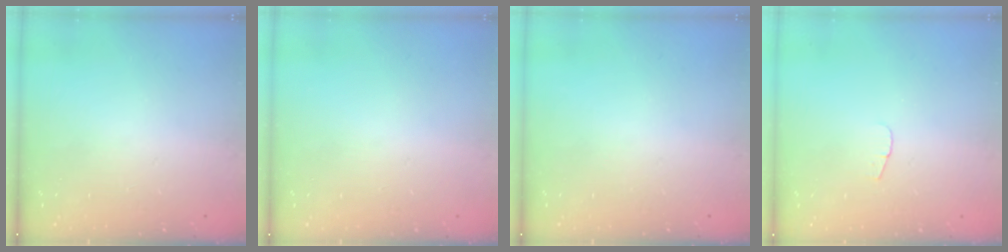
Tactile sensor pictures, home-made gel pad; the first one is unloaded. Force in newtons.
{"total": 0.5, "press": 0.5, "slide": 0.1}
{"total": 0.0}
{"total": 3.8, "press": 3.8, "slide": 0.4}